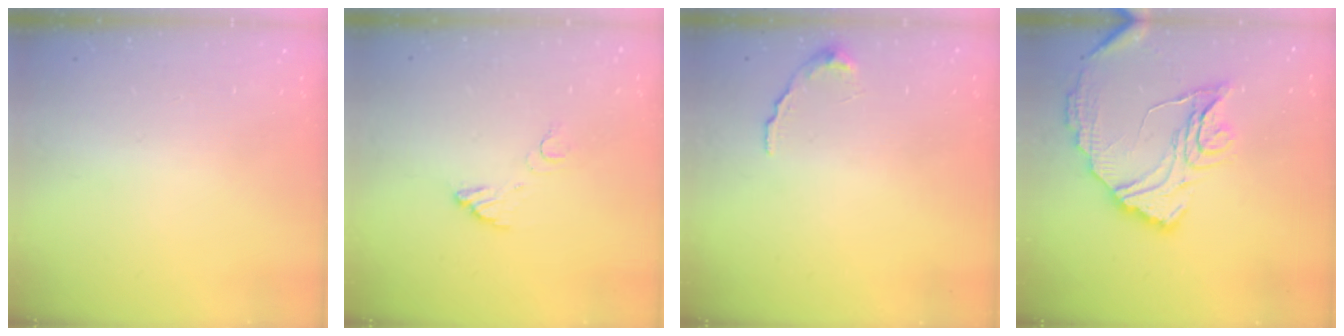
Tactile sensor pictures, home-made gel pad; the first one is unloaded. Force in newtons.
{"total": 4.0, "press": 4.0, "slide": 0.2}
{"total": 6.0, "press": 6.0, "slide": 0.4}
{"total": 17.4, "press": 17.3, "slide": 1.4}